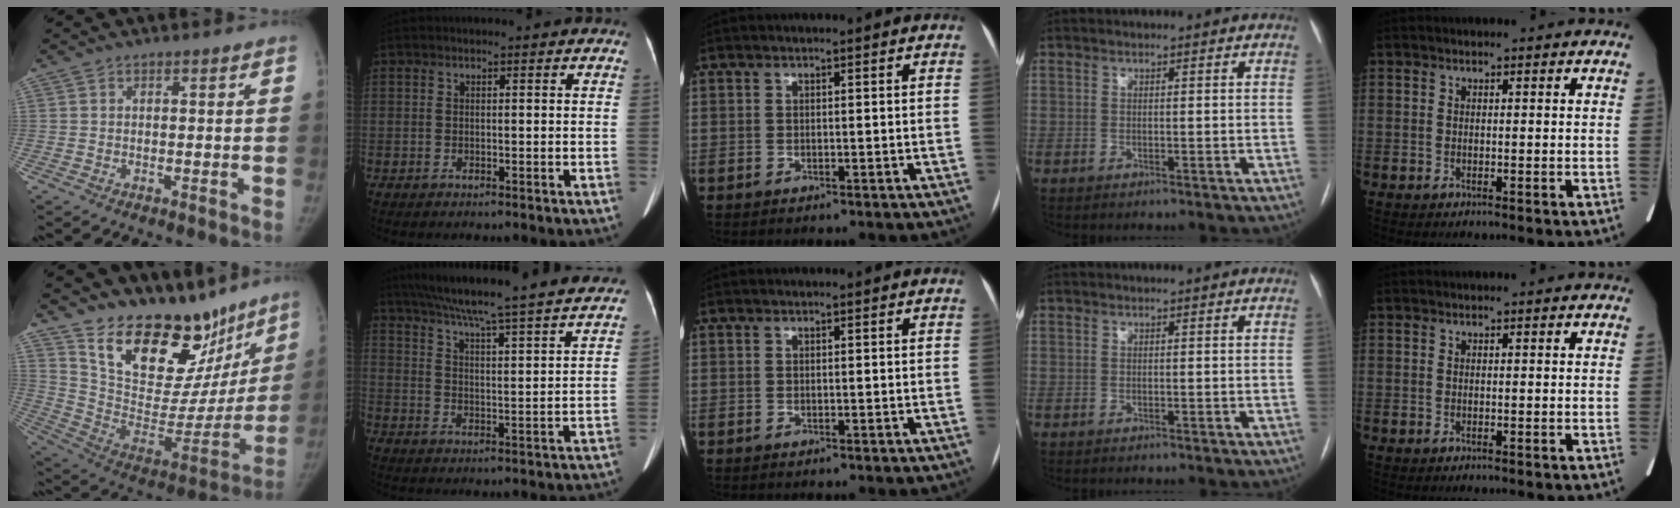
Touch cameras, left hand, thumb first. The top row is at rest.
{"thumb": {"total": 26.8, "force": [19.7, 13.4, 12.4], "torque": [-0.151, -0.109, 0.309]}, "index": {"total": 29.8, "force": [26.8, 0.6, 13.1], "torque": [-0.215, -0.039, 0.345]}}